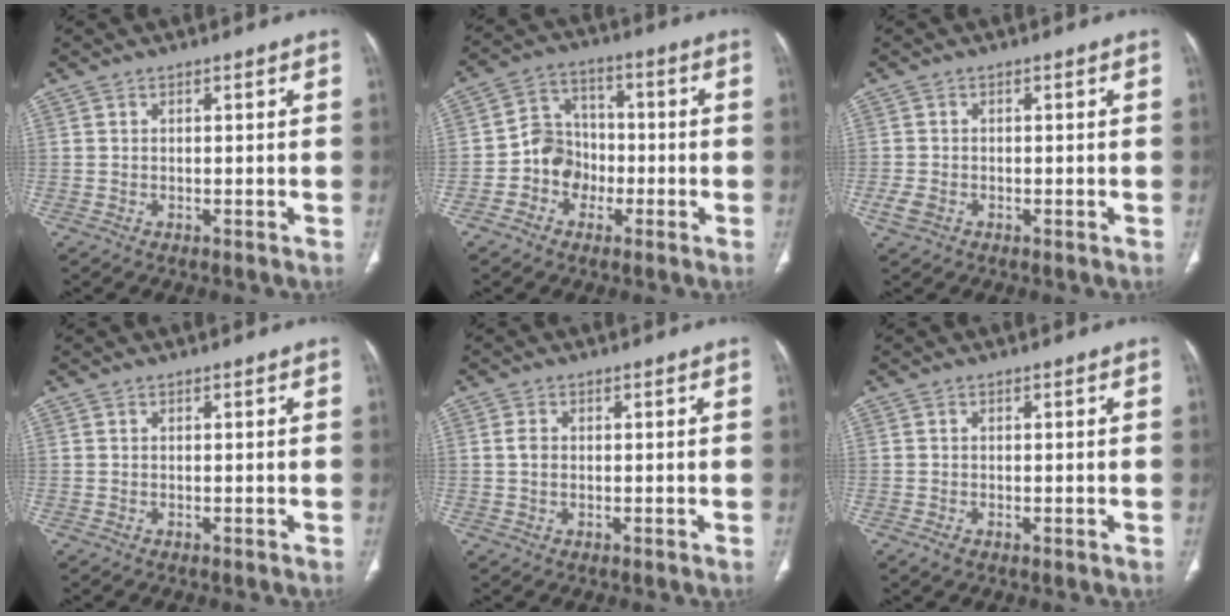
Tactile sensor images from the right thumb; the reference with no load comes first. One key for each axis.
{"total": 8.3, "fx": -2.6, "fy": 7.4, "fz": 2.8, "tx": -0.011, "ty": 0.034, "tz": -0.055}
{"total": 2.5, "fx": -1.0, "fy": 1.8, "fz": 1.4, "tx": -0.031, "ty": 0.002, "tz": -0.017}
{"total": 0.0}
{"total": 2.1, "fx": 0.1, "fy": 1.6, "fz": 1.4, "tx": -0.026, "ty": 0.002, "tz": 0.002}
{"total": 1.4, "fx": -0.6, "fy": 0.8, "fz": 1.0, "tx": -0.023, "ty": -0.002, "tz": -0.009}